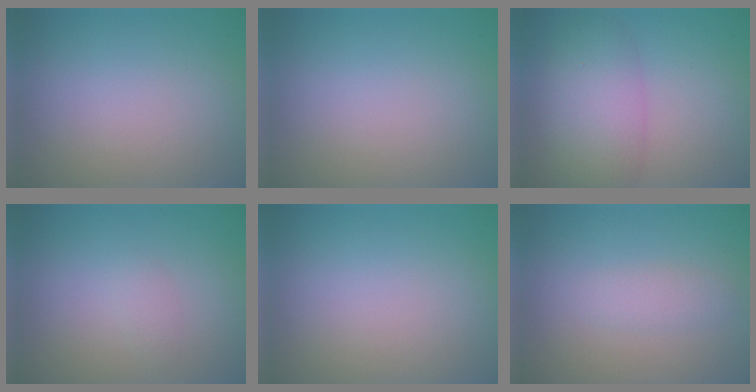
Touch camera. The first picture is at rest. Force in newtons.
{"total": 0.0}
{"total": 5.7, "press": 5.7, "slide": 0.1}
{"total": 0.8, "press": 0.8, "slide": 0.0}
{"total": 0.0}
{"total": 1.4, "press": 1.4, "slide": 0.0}